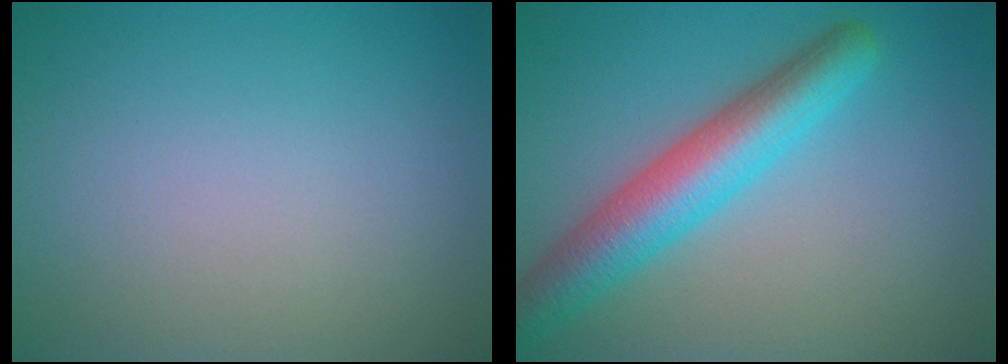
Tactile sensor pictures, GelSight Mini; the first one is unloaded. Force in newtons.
{"total": 6.2, "press": 6.2, "slide": 0.1}